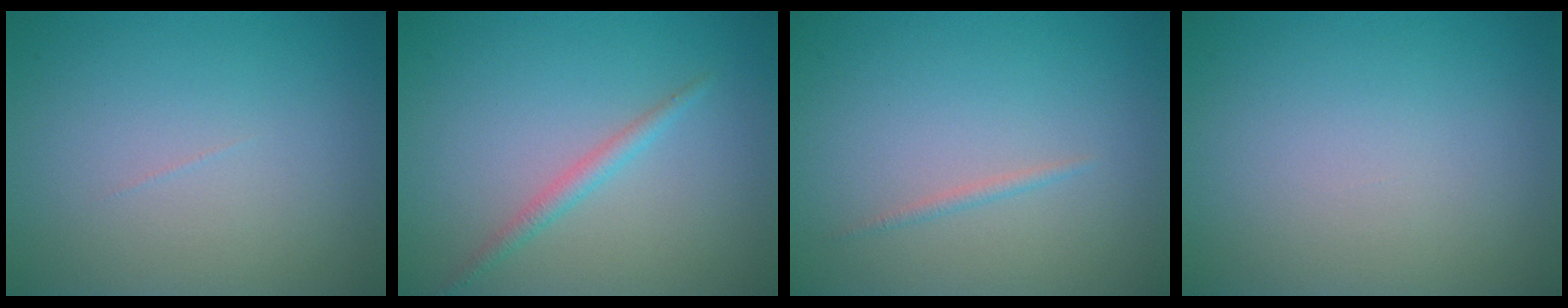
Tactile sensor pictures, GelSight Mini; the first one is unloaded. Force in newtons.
{"total": 1.5, "press": 1.5, "slide": 0.0}
{"total": 0.6, "press": 0.6, "slide": 0.0}
{"total": 0.0}